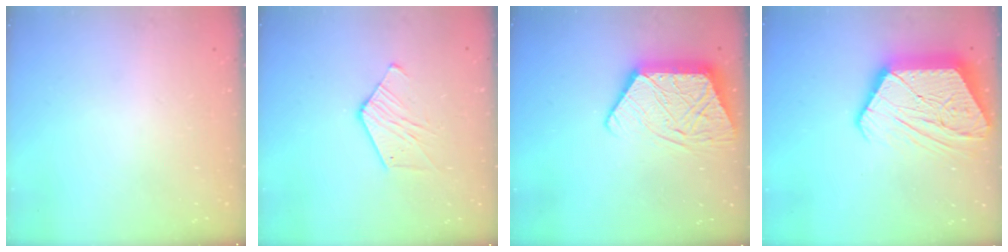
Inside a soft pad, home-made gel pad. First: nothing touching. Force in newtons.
{"total": 8.4, "press": 8.3, "slide": 0.5}
{"total": 14.4, "press": 14.3, "slide": 1.2}
{"total": 20.5, "press": 20.5, "slide": 1.6}